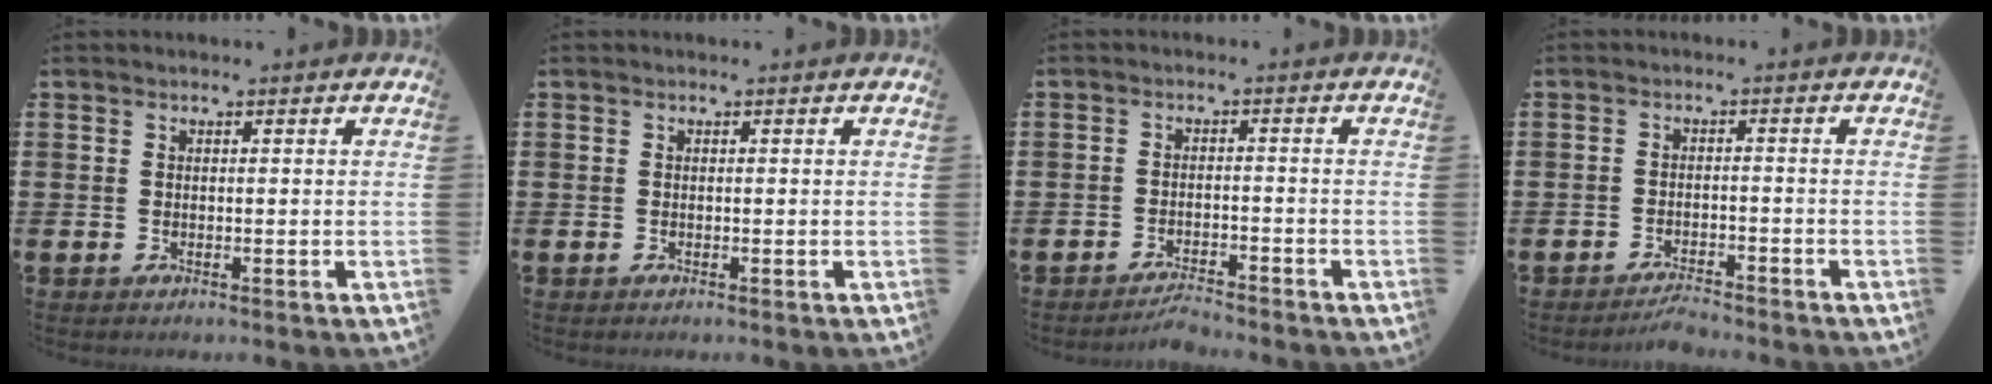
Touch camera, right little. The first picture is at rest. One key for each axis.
{"total": 0.0}
{"total": 2.3, "fx": -2.2, "fy": 0.0, "fz": 0.3, "tx": -0.010, "ty": 0.005, "tz": -0.046}
{"total": 2.2, "fx": -2.2, "fy": 0.0, "fz": 0.4, "tx": -0.011, "ty": 0.007, "tz": -0.044}